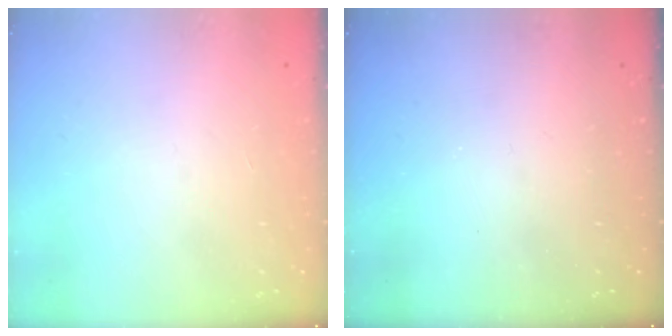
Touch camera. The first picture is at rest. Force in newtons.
{"total": 0.0}